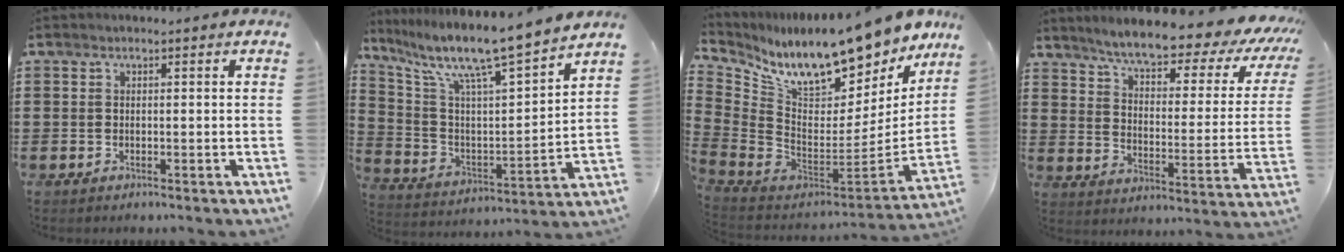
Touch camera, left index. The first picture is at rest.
{"total": 10.0, "force": [8.3, 0.2, 5.4], "torque": [-0.134, -0.066, 0.128]}
{"total": 13.3, "force": [11.6, 2.6, 6.0], "torque": [-0.131, -0.101, 0.194]}
{"total": 6.8, "force": [5.7, 0.3, 3.7], "torque": [-0.090, -0.041, 0.086]}